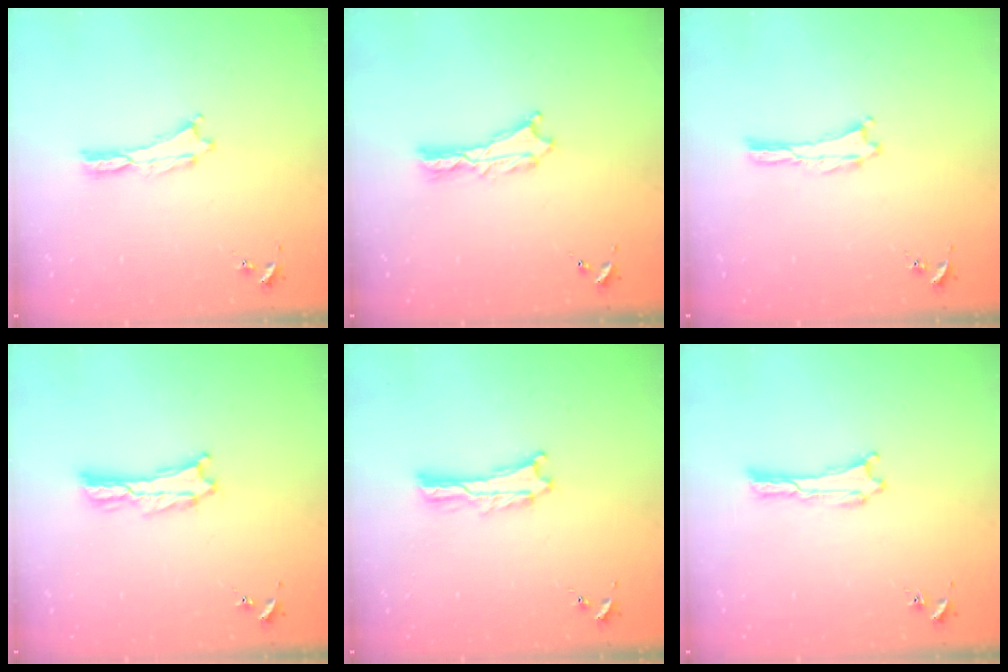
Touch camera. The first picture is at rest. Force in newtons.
{"total": 1.1, "press": 1.1, "slide": 0.2}
{"total": 0.0}
{"total": 1.6, "press": 1.6, "slide": 0.2}
{"total": 0.8, "press": 0.8, "slide": 0.2}
{"total": 0.0}